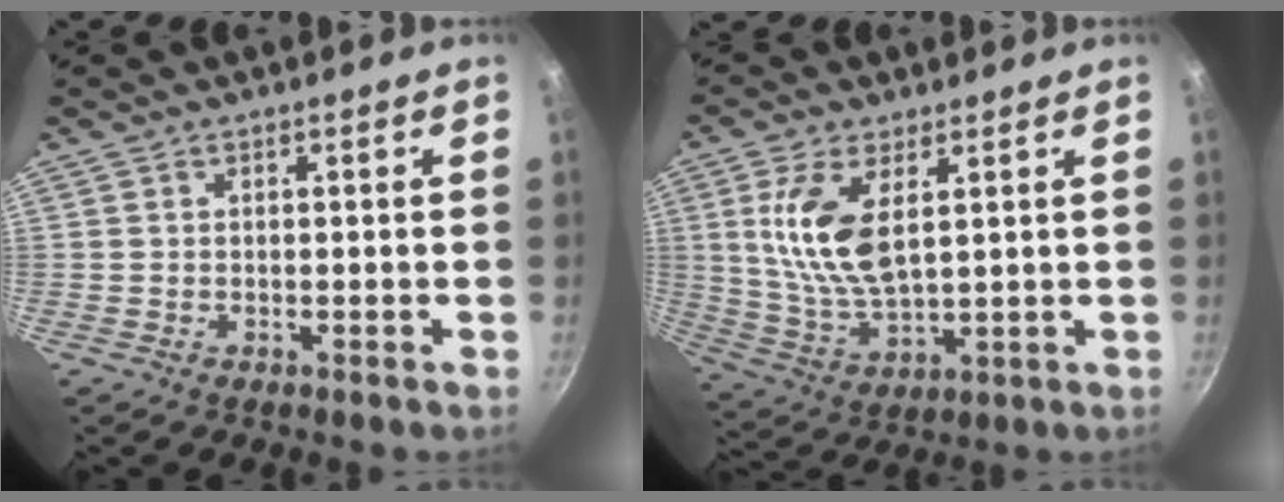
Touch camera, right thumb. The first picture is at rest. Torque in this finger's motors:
{"motor_torque": [1.36, 1.33, 1.52, 0.49, 0.52]}